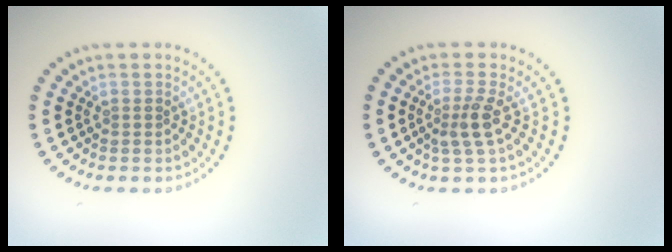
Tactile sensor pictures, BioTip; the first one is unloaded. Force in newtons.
{"total": 2.4, "press": 1.8, "slide": 1.6}